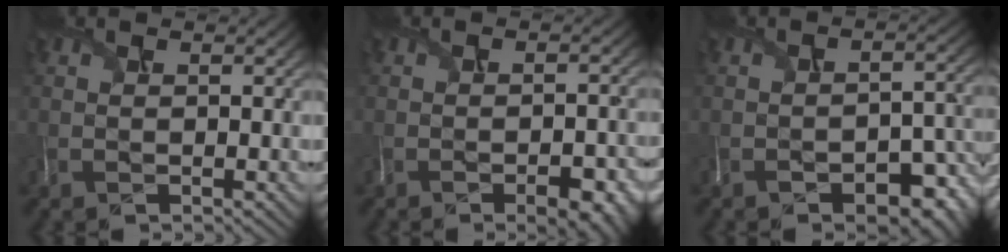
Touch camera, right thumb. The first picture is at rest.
{"total": 5.9, "force": [-3.6, 2.1, 4.2], "torque": [-0.041, -0.008, -0.037]}
{"total": 6.8, "force": [-4.9, 2.7, 3.9], "torque": [-0.055, -0.016, -0.065]}